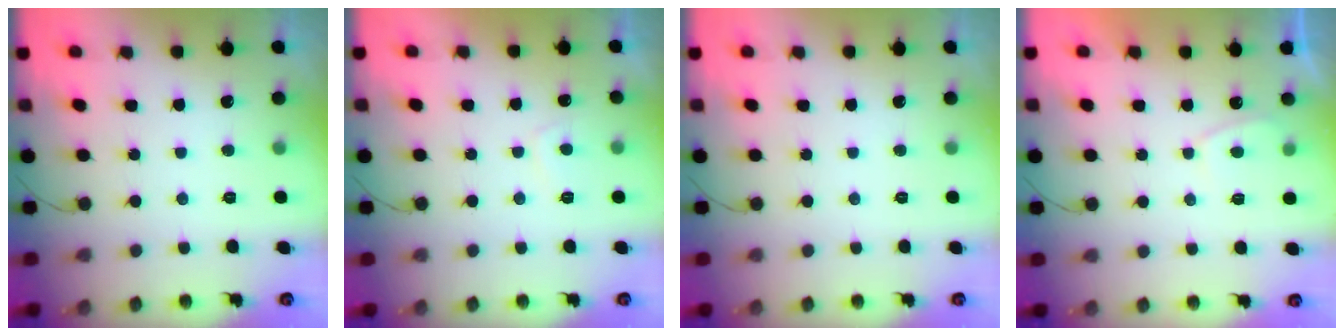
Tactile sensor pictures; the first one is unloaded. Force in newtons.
{"total": 2.3, "press": 2.2, "slide": 0.6}
{"total": 0.0}
{"total": 1.5, "press": 1.3, "slide": 0.6}